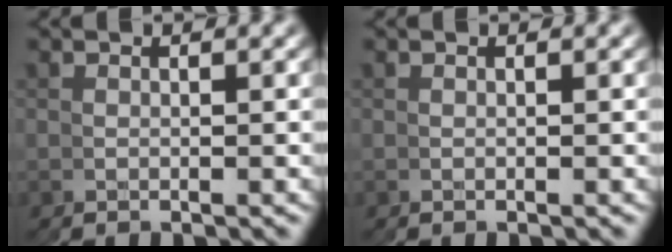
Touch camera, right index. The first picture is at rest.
{"total": 0.0}